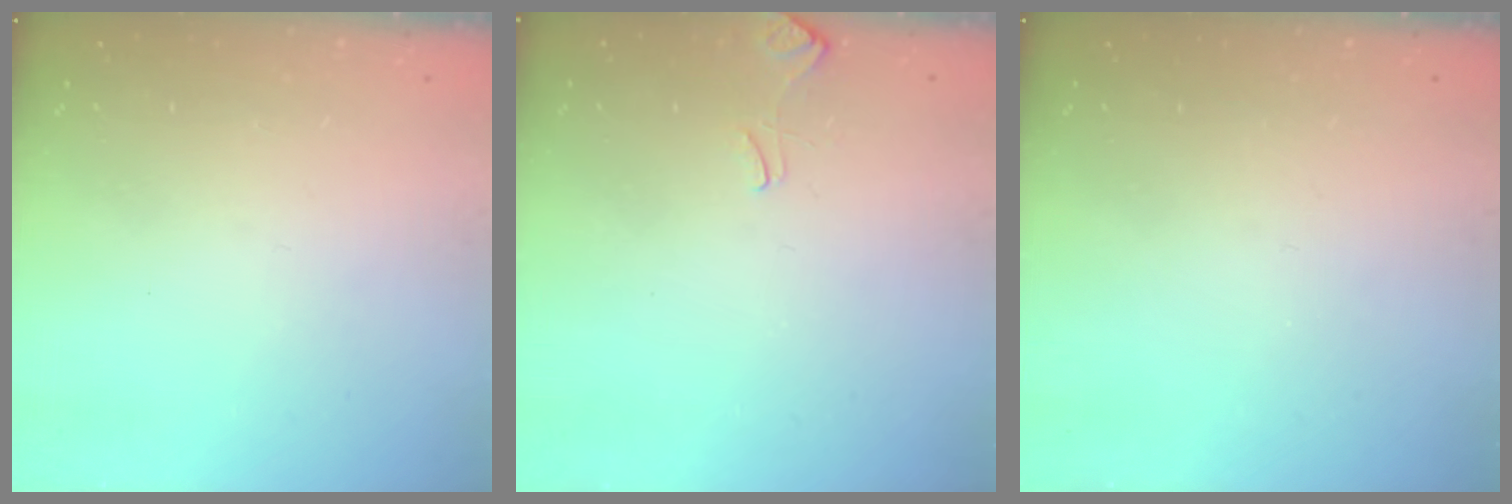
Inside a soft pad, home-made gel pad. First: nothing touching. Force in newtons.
{"total": 1.7, "press": 1.6, "slide": 0.5}
{"total": 0.0}